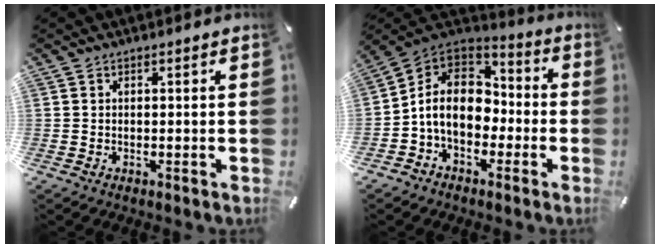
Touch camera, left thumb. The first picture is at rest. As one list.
[{"total": 11.9, "force": [-2.6, 9.4, 6.9], "torque": [-0.149, 0.018, -0.050]}]